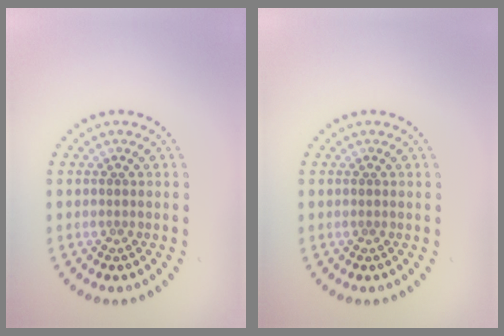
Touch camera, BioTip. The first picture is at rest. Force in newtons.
{"total": 0.0}